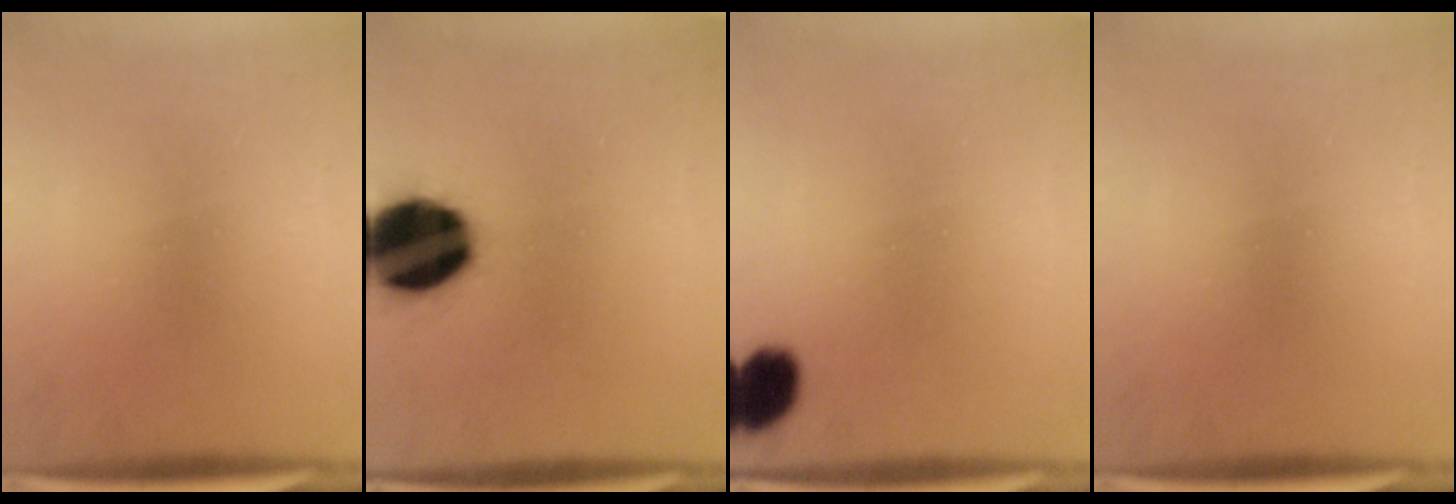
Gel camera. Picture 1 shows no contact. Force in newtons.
{"total": 19.5}
{"total": 6.4}
{"total": 0.0}